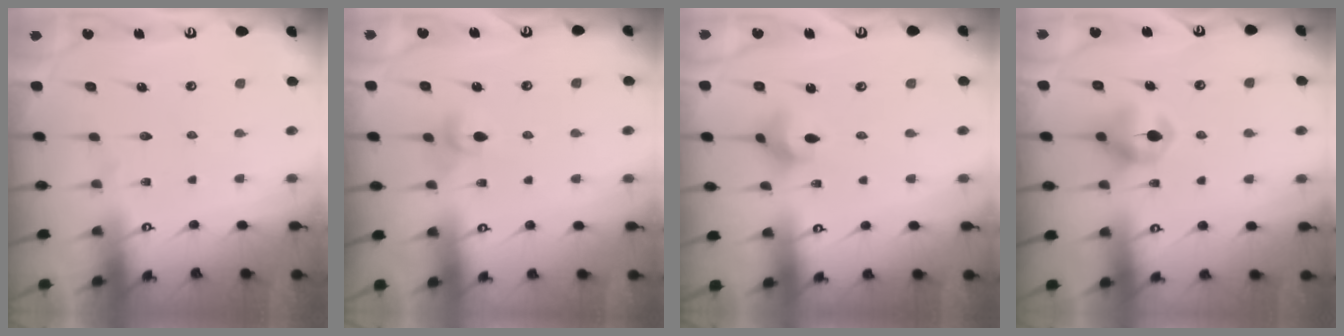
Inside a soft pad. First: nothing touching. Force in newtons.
{"total": 3.5, "press": 3.4, "slide": 0.8}
{"total": 4.1, "press": 4.1, "slide": 0.1}
{"total": 7.1, "press": 7.1, "slide": 0.6}